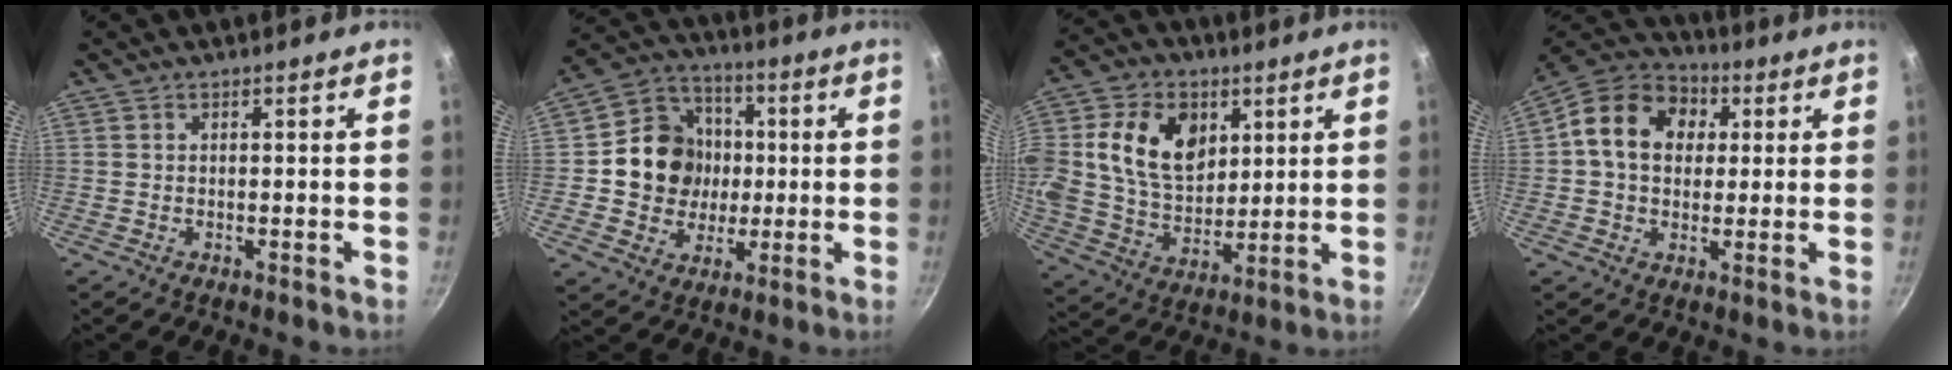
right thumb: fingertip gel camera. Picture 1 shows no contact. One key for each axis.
{"total": 14.1, "fx": 0.3, "fy": 12.8, "fz": 6.0, "tx": -0.067, "ty": 0.022, "tz": -0.002}
{"total": 17.7, "fx": 5.0, "fy": 12.7, "fz": 11.3, "tx": -0.185, "ty": -0.009, "tz": 0.091}
{"total": 14.2, "fx": 2.9, "fy": 11.2, "fz": 8.2, "tx": -0.121, "ty": 0.022, "tz": 0.028}